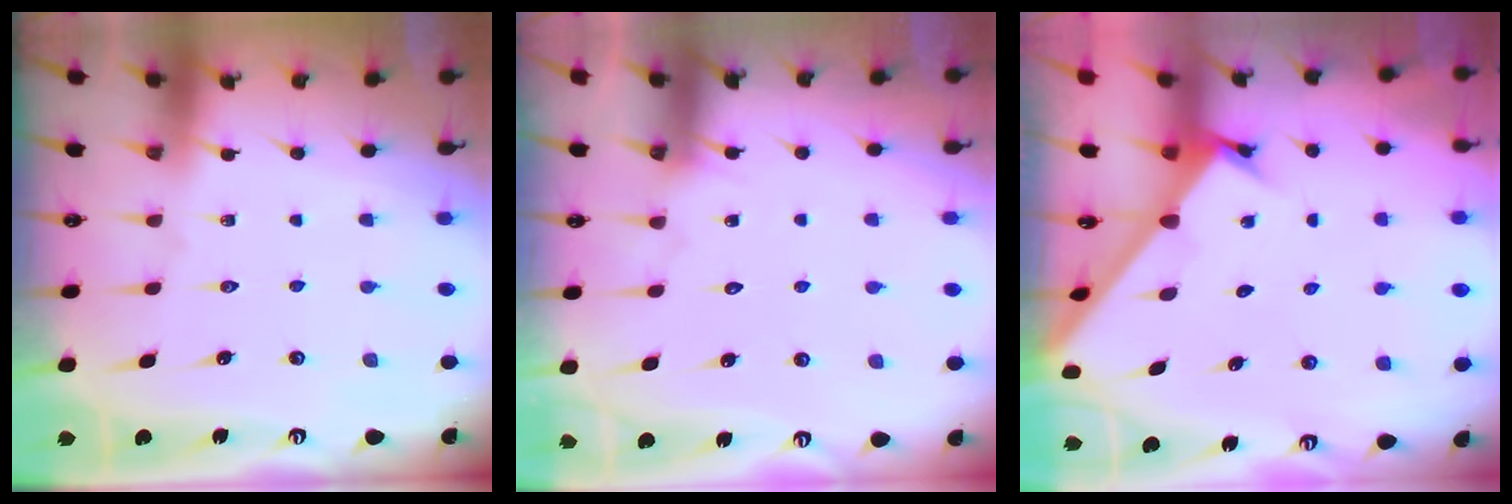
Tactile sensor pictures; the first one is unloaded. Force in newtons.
{"total": 5.8, "press": 5.8, "slide": 0.3}
{"total": 2.0, "press": 2.0, "slide": 0.2}